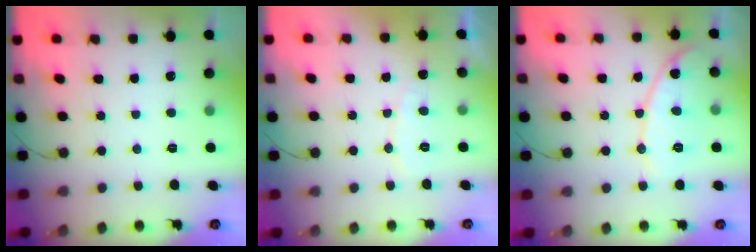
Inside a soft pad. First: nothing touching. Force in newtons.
{"total": 5.4, "press": 5.4, "slide": 0.4}
{"total": 10.2, "press": 10.2, "slide": 0.4}